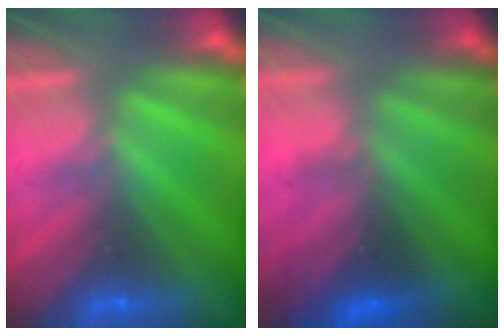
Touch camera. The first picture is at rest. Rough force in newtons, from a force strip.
{"total": 2.4}